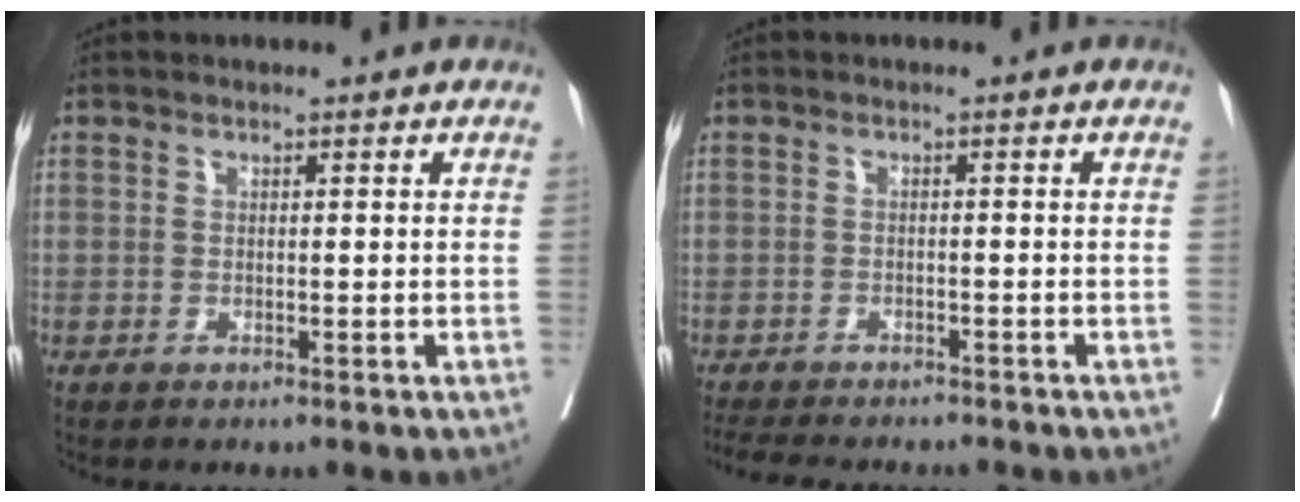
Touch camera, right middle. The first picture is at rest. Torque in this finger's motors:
{"motor_torque": [0.68, -0.83, 0.00, 0.02]}